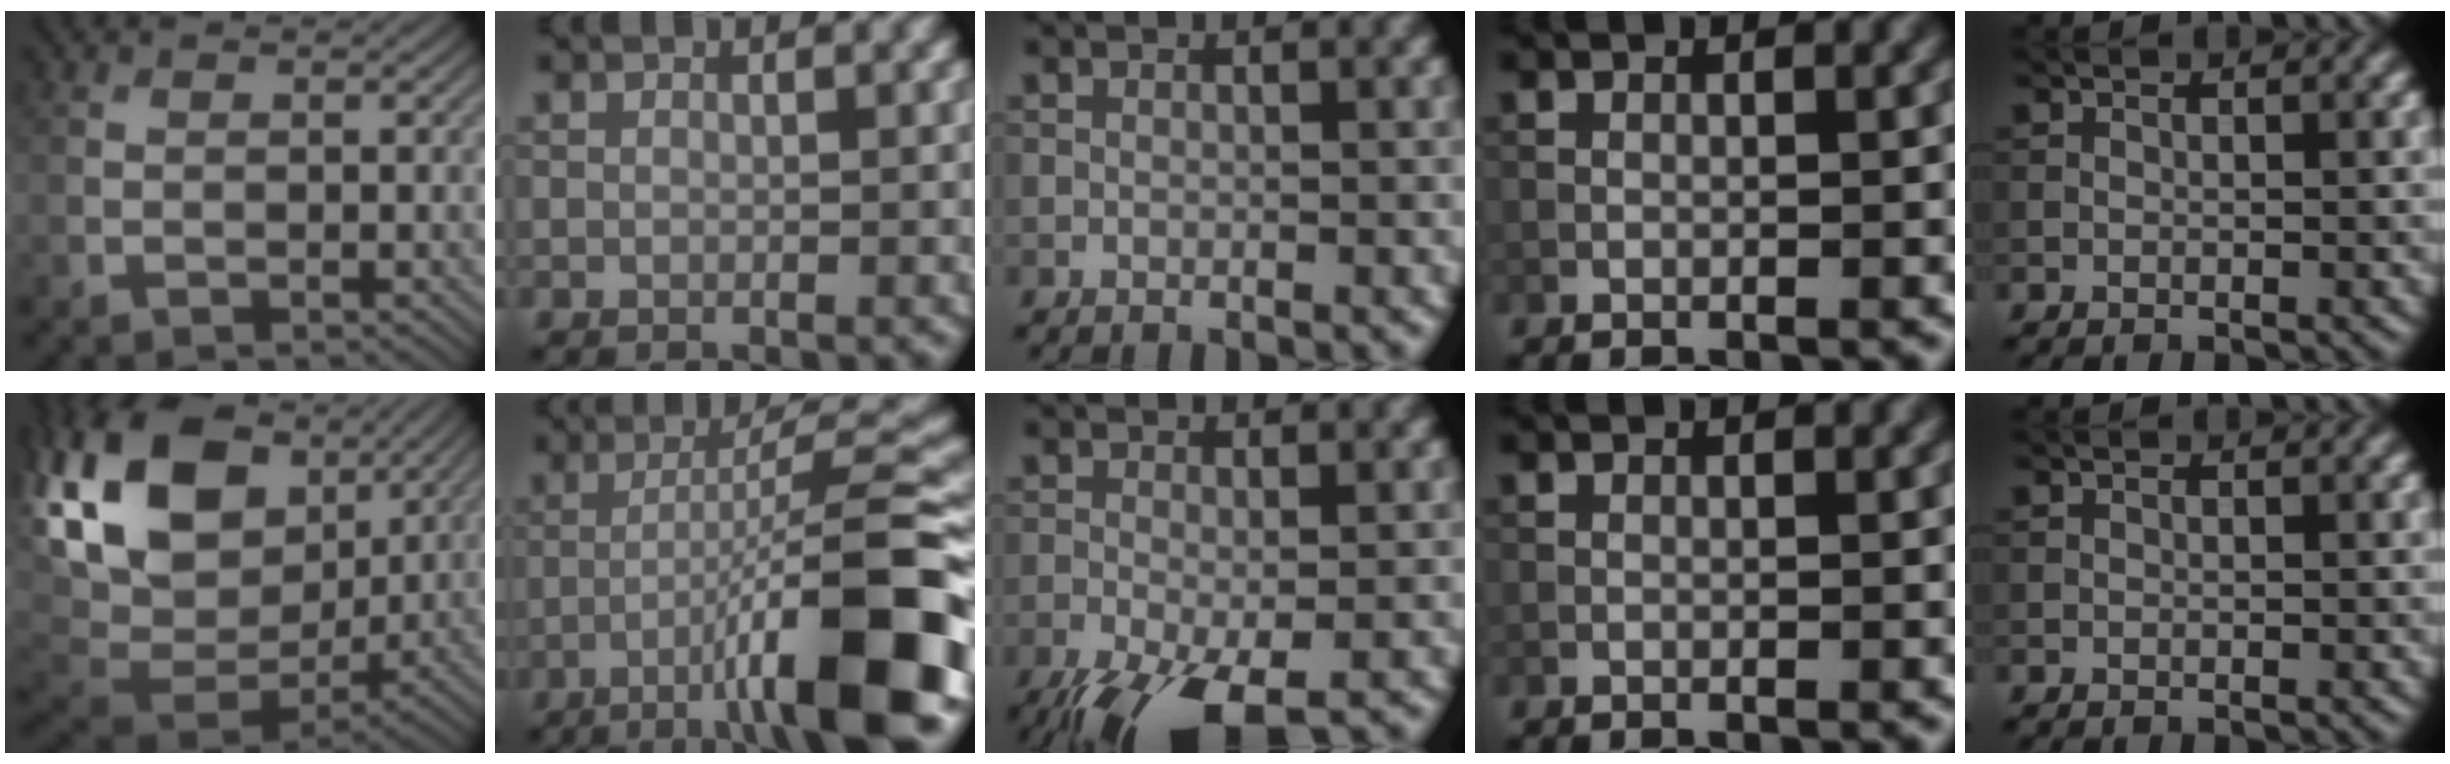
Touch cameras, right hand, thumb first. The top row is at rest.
{"thumb": {"total": 20.3, "force": [7.0, 13.5, 13.4], "torque": [-0.326, 0.022, 0.143]}, "index": {"total": 12.3, "force": [-4.8, 1.9, 11.2], "torque": [-0.152, 0.019, -0.071]}, "middle": {"total": 7.1, "force": [-4.2, 2.2, 5.3], "torque": [-0.104, -0.024, -0.075]}}